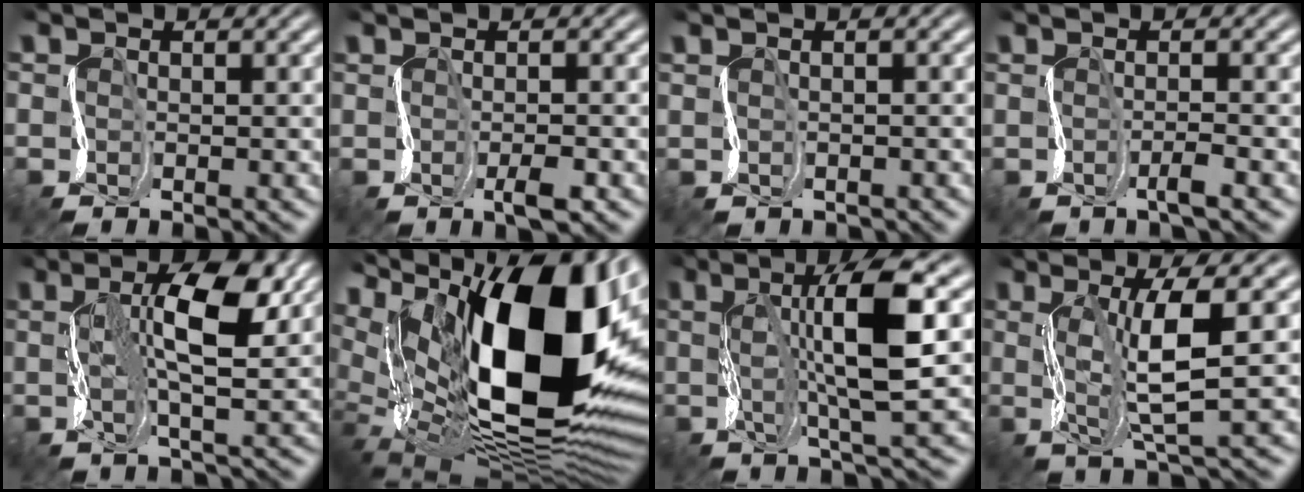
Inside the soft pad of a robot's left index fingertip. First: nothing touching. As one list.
[{"total": 0.9, "force": [0.4, -0.4, 0.8], "torque": [-0.021, 0.007, -0.003]}, {"total": 1.2, "force": [0.8, -0.4, -0.8], "torque": [0.017, 0.009, 0.005]}, {"total": 0.8, "force": [0.4, -0.6, 0.3], "torque": [-0.008, 0.009, -0.010]}, {"total": 7.1, "force": [3.7, 1.6, 5.8], "torque": [-0.096, 0.023, 0.051]}, {"total": 17.3, "force": [6.5, 8.1, 13.8], "torque": [-0.218, 0.010, 0.114]}, {"total": 8.2, "force": [3.0, 1.2, 7.5], "torque": [-0.120, 0.018, 0.049]}, {"total": 5.0, "force": [2.3, 0.3, 4.4], "torque": [-0.083, 0.014, 0.035]}]